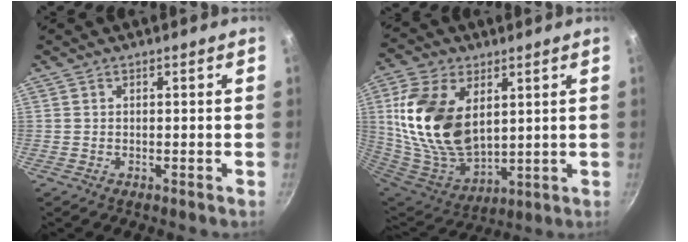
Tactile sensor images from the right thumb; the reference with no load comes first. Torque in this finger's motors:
{"motor_torque": [1.44, 2.02, 2.24, 0.37, 0.64]}